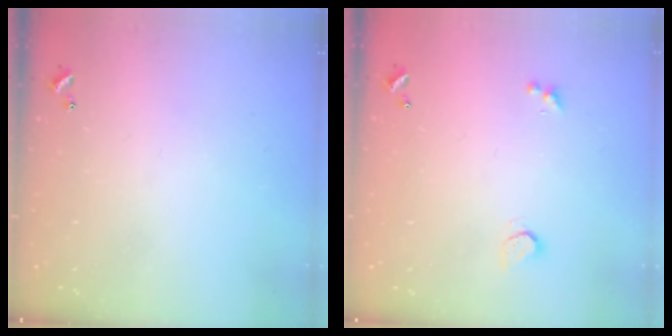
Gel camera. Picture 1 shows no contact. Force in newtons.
{"total": 0.9, "press": 0.8, "slide": 0.4}